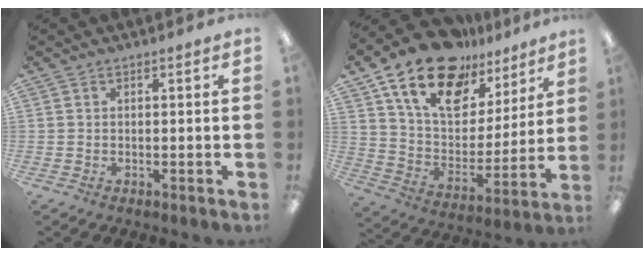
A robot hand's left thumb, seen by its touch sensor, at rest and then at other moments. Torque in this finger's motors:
{"motor_torque": [1.60, 1.60, 1.34, -1.43, 0.49]}